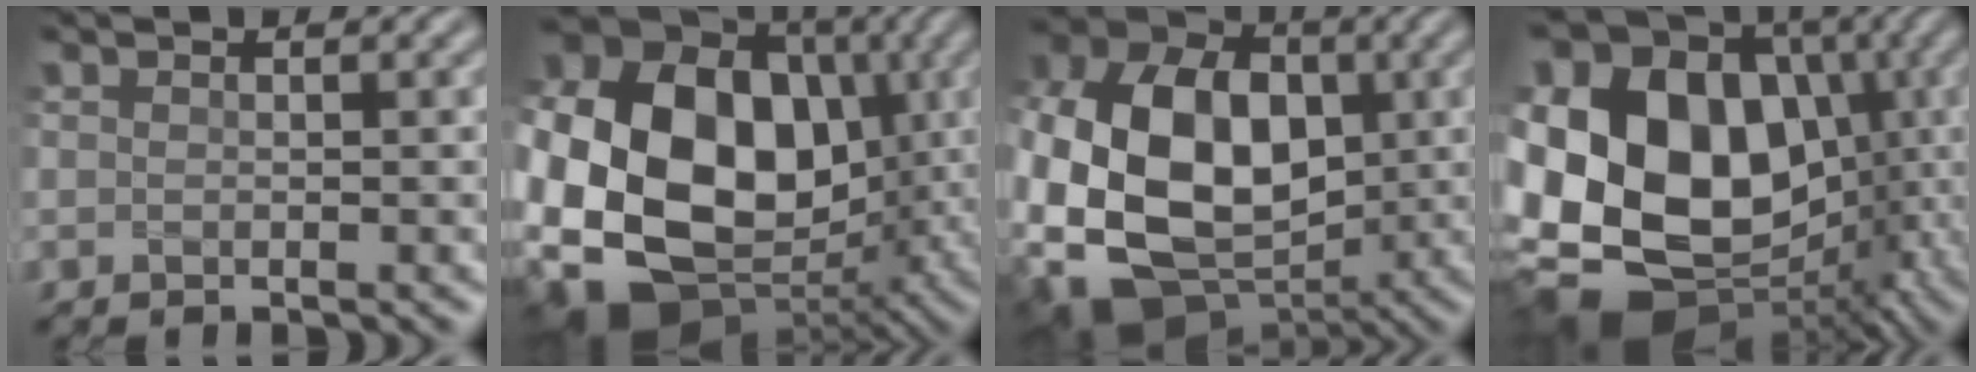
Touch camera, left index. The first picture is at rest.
{"total": 20.2, "force": [-0.9, 16.0, 12.3], "torque": [-0.244, -0.014, -0.026]}
{"total": 16.2, "force": [-2.2, 12.3, 10.3], "torque": [-0.209, -0.007, -0.034]}
{"total": 20.1, "force": [-1.0, 16.4, 11.6], "torque": [-0.210, -0.009, -0.019]}